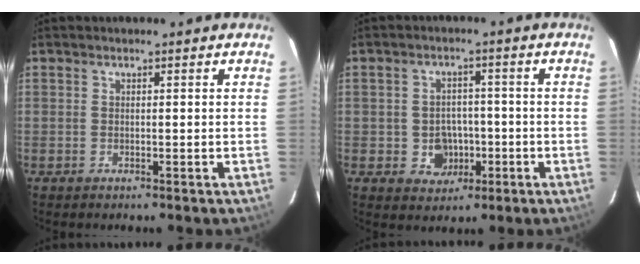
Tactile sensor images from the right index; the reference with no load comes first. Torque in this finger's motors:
{"motor_torque": [0.25, 0.17, 0.03, 0.01]}